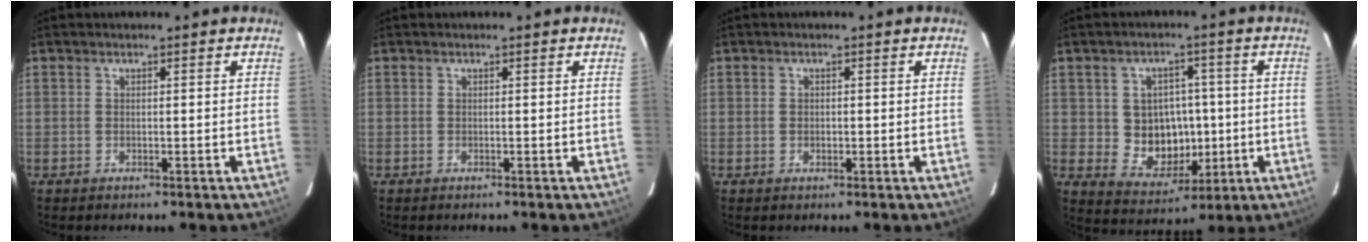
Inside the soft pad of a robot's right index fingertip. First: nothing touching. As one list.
[{"total": 0.0}, {"total": 1.1, "force": [-0.2, 1.0, 0.4], "torque": [-0.006, 0.001, -0.004]}, {"total": 9.5, "force": [-0.5, 8.5, 4.3], "torque": [-0.090, 0.008, 0.010]}]